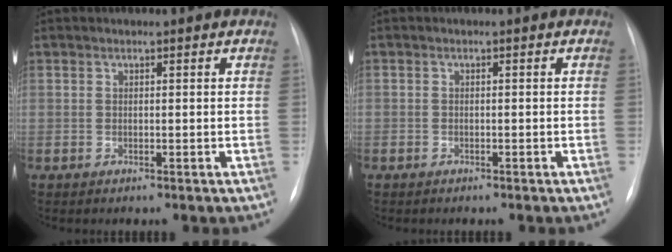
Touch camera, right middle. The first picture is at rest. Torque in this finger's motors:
{"motor_torque": [1.07, -1.07, -0.06, -0.21]}